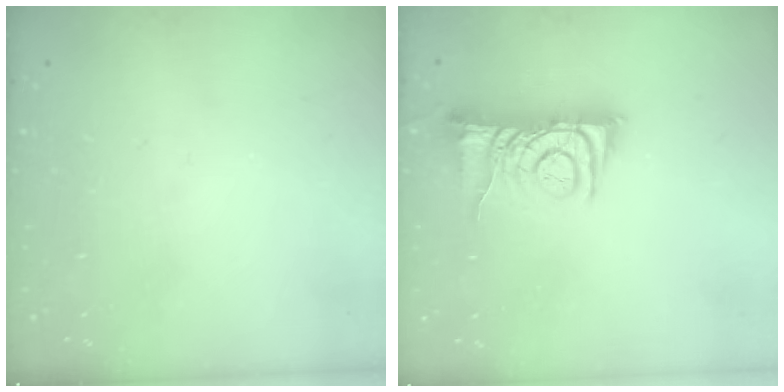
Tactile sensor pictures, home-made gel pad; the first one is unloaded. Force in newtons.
{"total": 8.2, "press": 8.2, "slide": 0.7}